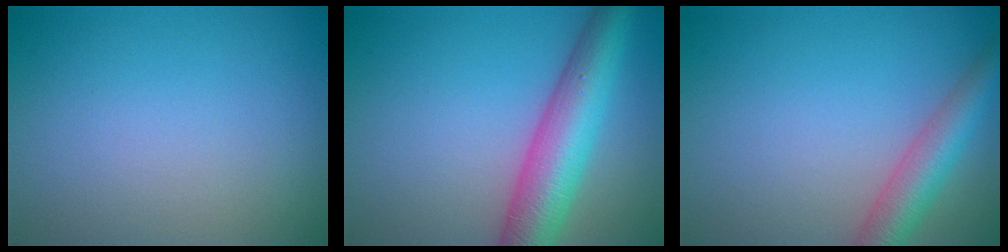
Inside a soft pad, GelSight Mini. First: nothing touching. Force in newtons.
{"total": 7.2, "press": 7.2, "slide": 0.2}
{"total": 4.3, "press": 4.3, "slide": 0.3}